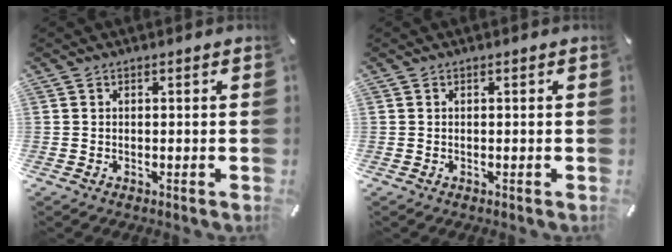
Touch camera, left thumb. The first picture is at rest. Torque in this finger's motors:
{"motor_torque": [0.00, 0.00, -0.04, 0.06, 0.00]}